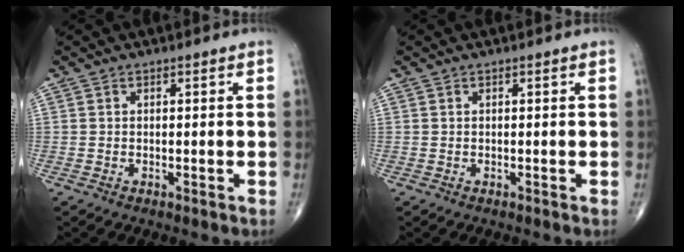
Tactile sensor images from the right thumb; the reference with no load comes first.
{"total": 0.0}